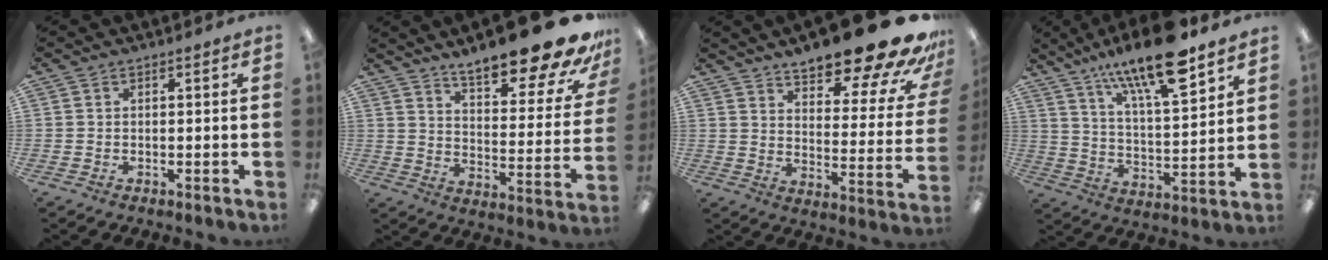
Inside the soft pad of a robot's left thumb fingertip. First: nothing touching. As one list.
[{"total": 19.0, "force": [15.5, 4.3, 10.1], "torque": [-0.139, -0.119, 0.254]}, {"total": 20.2, "force": [15.6, 4.9, 11.8], "torque": [-0.156, -0.115, 0.250]}, {"total": 17.3, "force": [13.2, 4.2, 10.5], "torque": [-0.178, -0.078, 0.217]}]